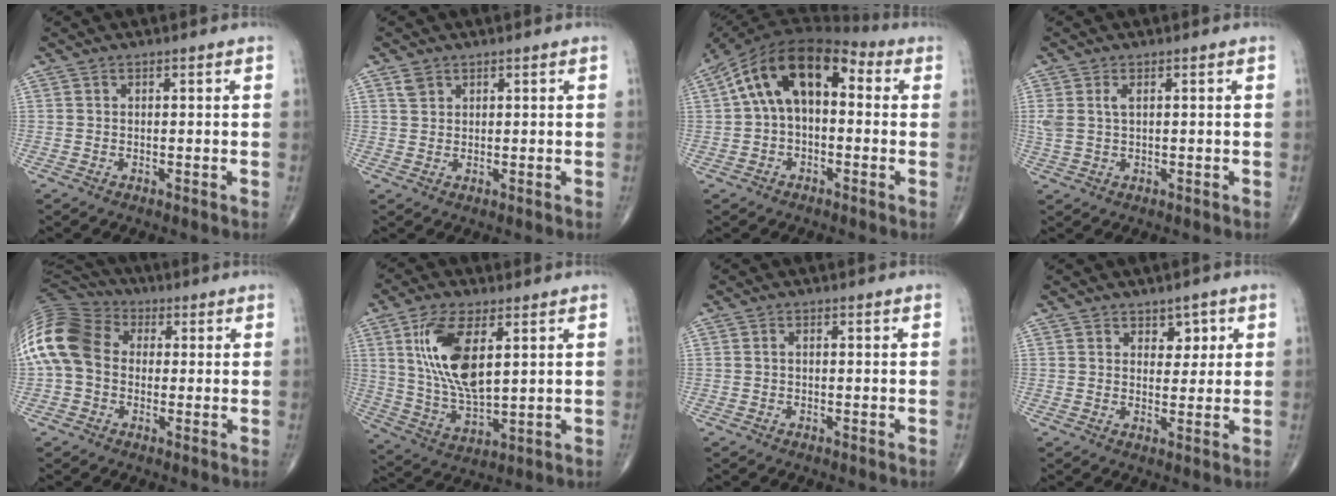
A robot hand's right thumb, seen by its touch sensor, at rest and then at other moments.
{"total": 2.0, "force": [1.2, 1.5, 0.7], "torque": [-0.006, -0.002, 0.022]}
{"total": 14.4, "force": [2.0, 8.4, 11.5], "torque": [-0.188, 0.044, 0.020]}
{"total": 3.3, "force": [0.9, 1.6, 2.8], "torque": [-0.077, 0.011, 0.025]}
{"total": 16.5, "force": [1.0, 12.7, 10.4], "torque": [-0.228, 0.041, 0.009]}
{"total": 14.5, "force": [4.5, 6.2, 12.2], "torque": [-0.240, -0.022, 0.095]}
{"total": 0.6, "force": [-0.1, 0.4, 0.5], "torque": [-0.008, 0.001, -0.005]}
{"total": 3.8, "force": [1.7, 2.7, 2.0], "torque": [0.003, -0.008, 0.023]}